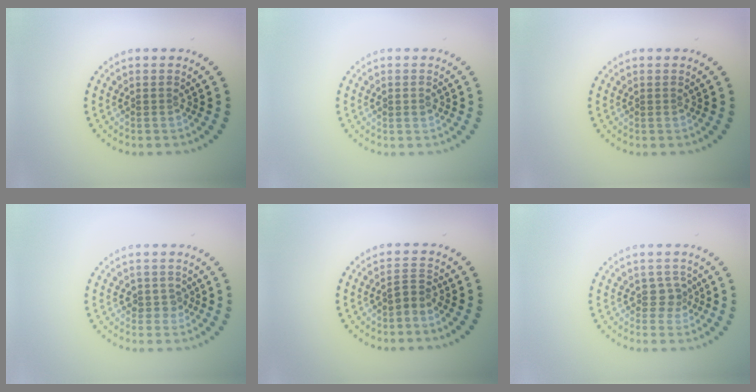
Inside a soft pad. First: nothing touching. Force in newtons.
{"total": 1.0, "press": 1.0, "slide": 0.1}
{"total": 0.0}
{"total": 1.5, "press": 1.2, "slide": 0.9}
{"total": 1.7, "press": 1.3, "slide": 1.1}
{"total": 1.7, "press": 1.4, "slide": 1.1}